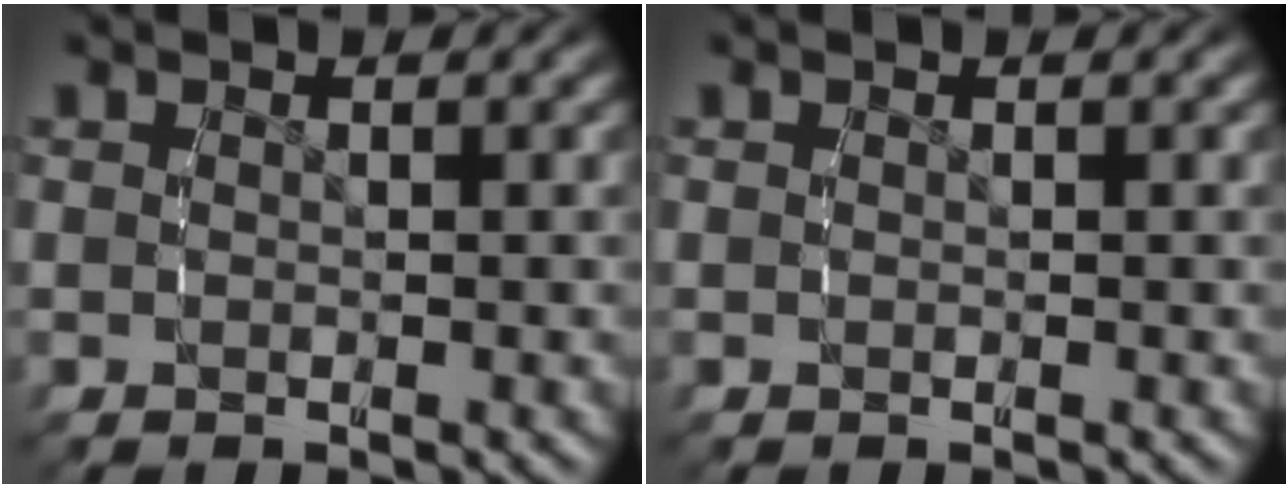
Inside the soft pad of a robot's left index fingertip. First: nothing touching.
{"total": 0.0}